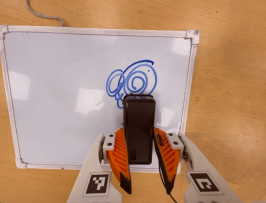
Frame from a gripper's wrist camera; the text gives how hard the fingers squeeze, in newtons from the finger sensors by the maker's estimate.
{"total": 5.0, "left": 3.4, "right": 6.6}